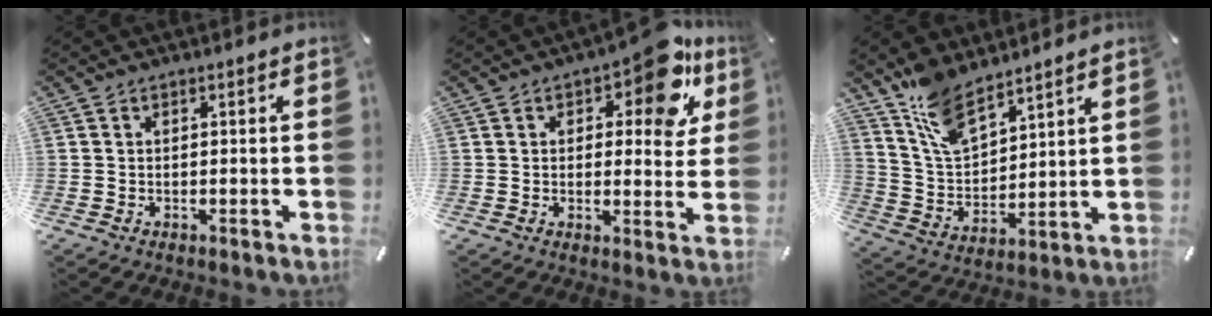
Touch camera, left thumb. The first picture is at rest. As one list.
[{"total": 13.6, "force": [7.2, 6.4, 9.6], "torque": [-0.107, -0.041, 0.117]}, {"total": 10.7, "force": [8.5, 4.5, 4.7], "torque": [-0.120, -0.038, 0.166]}]